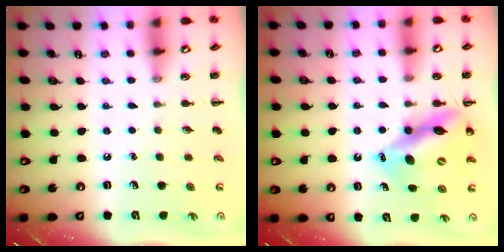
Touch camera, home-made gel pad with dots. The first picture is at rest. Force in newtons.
{"total": 13.8, "press": 13.2, "slide": 4.0}